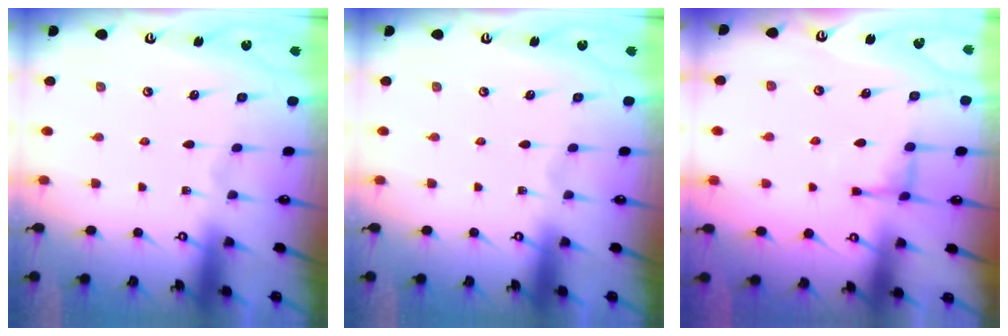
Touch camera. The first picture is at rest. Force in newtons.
{"total": 0.0}
{"total": 5.1, "press": 5.0, "slide": 0.7}